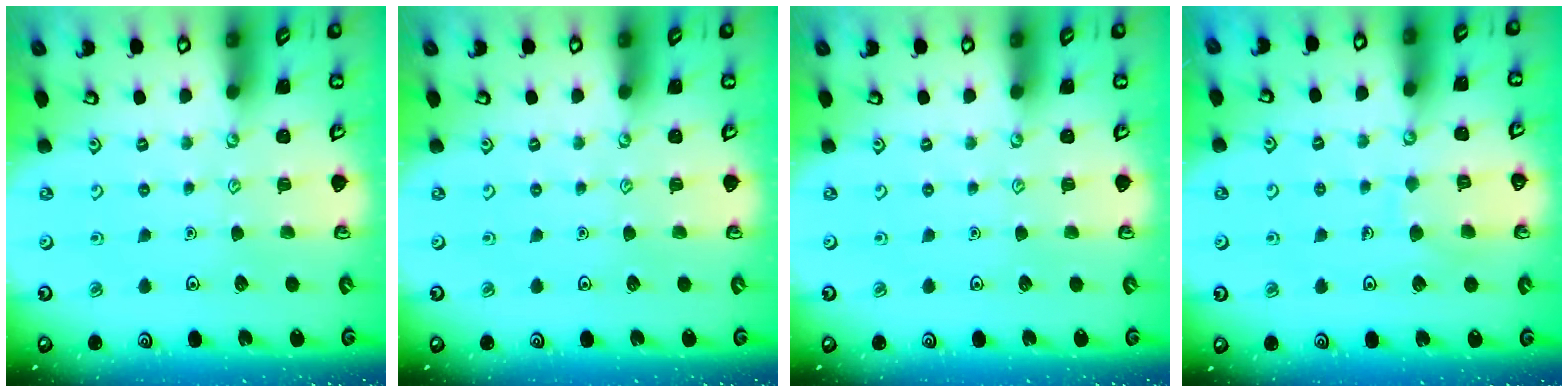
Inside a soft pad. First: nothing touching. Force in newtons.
{"total": 0.0}
{"total": 0.0}
{"total": 6.4, "press": 6.4, "slide": 0.6}